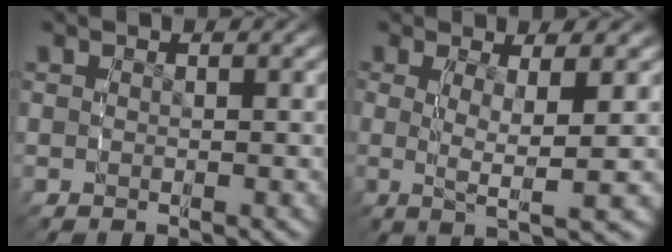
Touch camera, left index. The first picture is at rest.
{"total": 6.4, "force": [-0.5, 1.9, 6.1], "torque": [-0.094, -0.017, -0.001]}